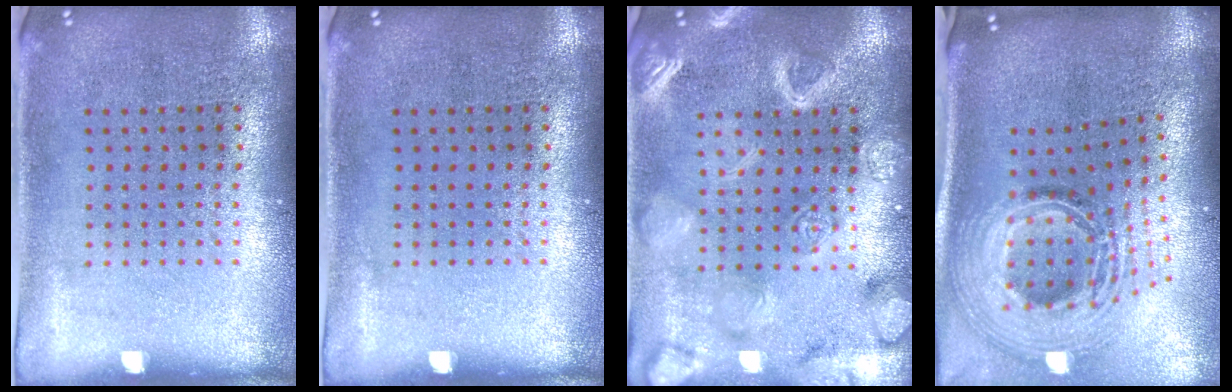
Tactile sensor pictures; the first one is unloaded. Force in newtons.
{"total": 0.0}
{"total": 5.5, "press": 5.5, "slide": 0.7}
{"total": 2.8, "press": 2.0, "slide": 2.0}